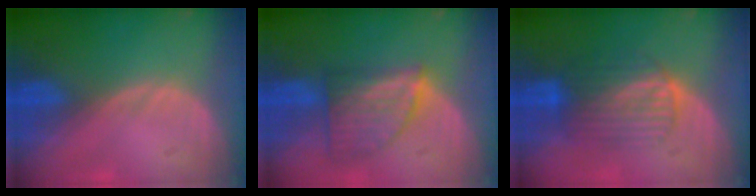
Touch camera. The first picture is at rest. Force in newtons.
{"total": 7.3, "press": 6.8, "slide": 2.7}
{"total": 6.6, "press": 6.5, "slide": 1.3}